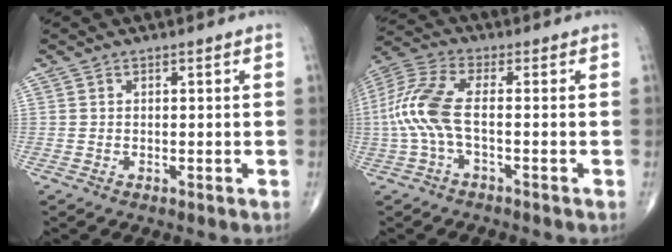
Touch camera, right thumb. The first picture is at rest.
{"total": 9.6, "force": [-1.0, 3.4, 9.0], "torque": [-0.232, 0.026, -0.026]}